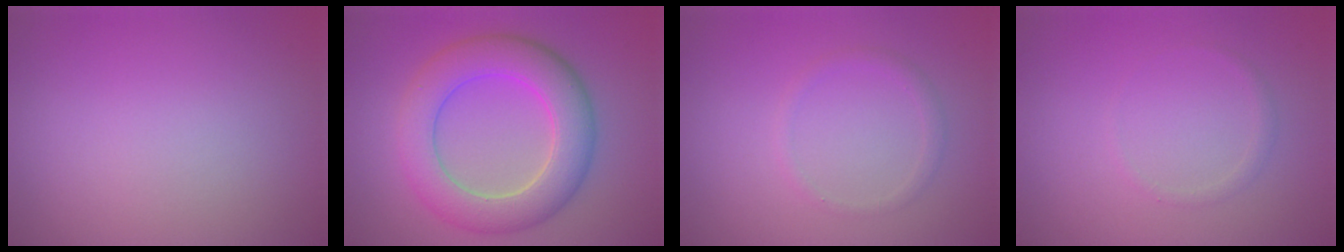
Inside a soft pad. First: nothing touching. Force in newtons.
{"total": 7.0, "press": 7.0, "slide": 0.3}
{"total": 1.1, "press": 1.1, "slide": 0.0}
{"total": 0.7, "press": 0.7, "slide": 0.0}